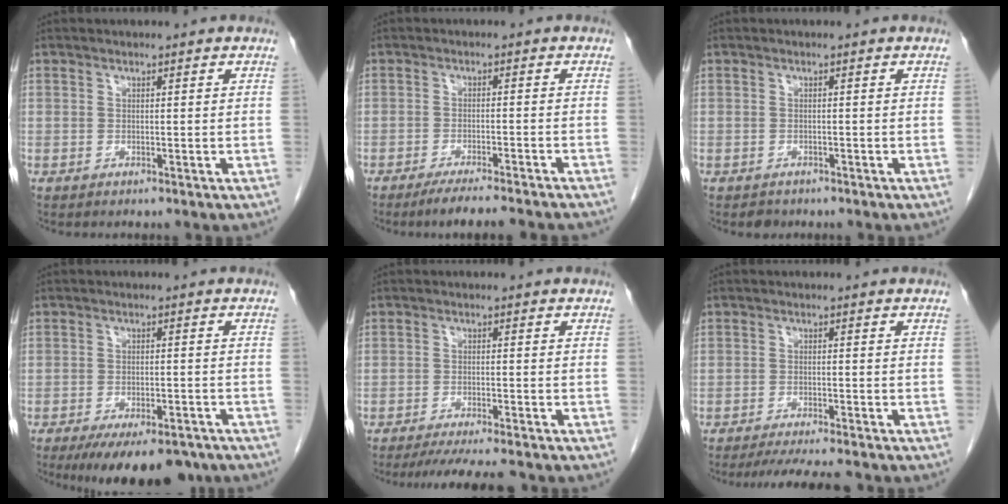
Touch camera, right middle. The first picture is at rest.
{"total": 8.9, "force": [-7.7, -0.1, 4.4], "torque": [-0.049, -0.019, -0.114]}
{"total": 1.2, "force": [-1.0, 0.7, 0.1], "torque": [-0.007, 0.000, -0.013]}
{"total": 12.5, "force": [-9.8, 4.1, 6.5], "torque": [-0.093, -0.012, -0.135]}
{"total": 9.7, "force": [-8.5, 0.5, 4.5], "torque": [-0.057, -0.019, -0.123]}
{"total": 8.7, "force": [-7.8, 0.5, 3.9], "torque": [-0.053, -0.017, -0.113]}